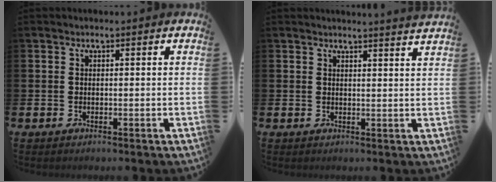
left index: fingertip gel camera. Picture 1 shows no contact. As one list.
[{"total": 2.5, "force": [2.5, -0.5, -0.2], "torque": [0.013, -0.021, 0.042]}]